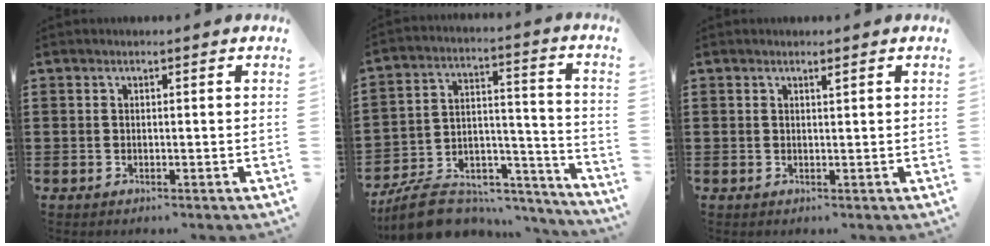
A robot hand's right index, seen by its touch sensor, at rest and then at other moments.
{"total": 9.6, "force": [-8.3, 3.6, 3.1], "torque": [-0.056, 0.023, -0.155]}
{"total": 0.7, "force": [0.6, 0.0, 0.4], "torque": [-0.009, -0.001, 0.011]}